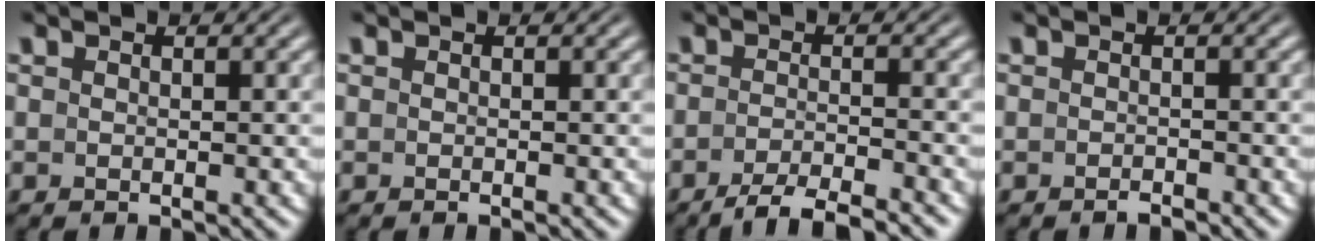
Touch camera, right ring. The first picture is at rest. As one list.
[{"total": 0.0}, {"total": 4.3, "force": [-3.8, 0.5, 2.0], "torque": [-0.029, -0.005, -0.061]}, {"total": 1.1, "force": [-1.0, -0.2, 0.1], "torque": [-0.002, 0.000, -0.017]}]